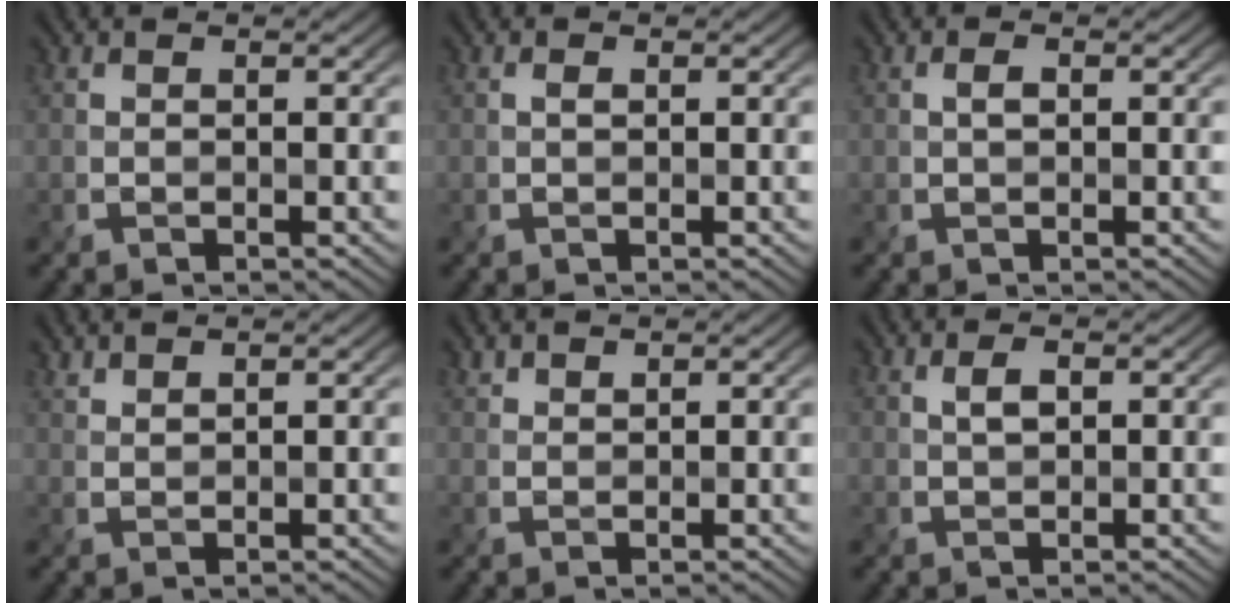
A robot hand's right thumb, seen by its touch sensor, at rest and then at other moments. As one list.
[{"total": 0.5, "force": [0.0, 0.3, 0.5], "torque": [-0.009, -0.001, -0.001]}, {"total": 1.1, "force": [-0.1, 0.5, 0.9], "torque": [-0.018, 0.001, -0.001]}, {"total": 1.5, "force": [1.4, 0.1, 0.4], "torque": [-0.013, 0.000, 0.031]}, {"total": 1.2, "force": [1.1, 0.3, 0.3], "torque": [-0.010, 0.001, 0.029]}, {"total": 1.7, "force": [0.4, 0.7, 1.5], "torque": [-0.031, 0.000, 0.009]}]